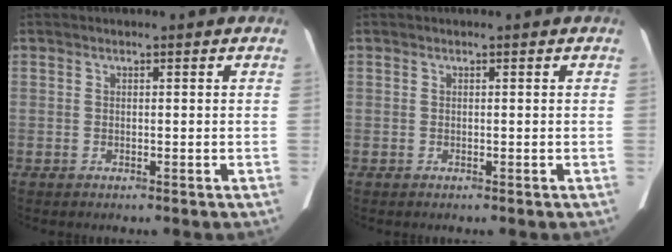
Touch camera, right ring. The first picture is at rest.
{"total": 0.0}